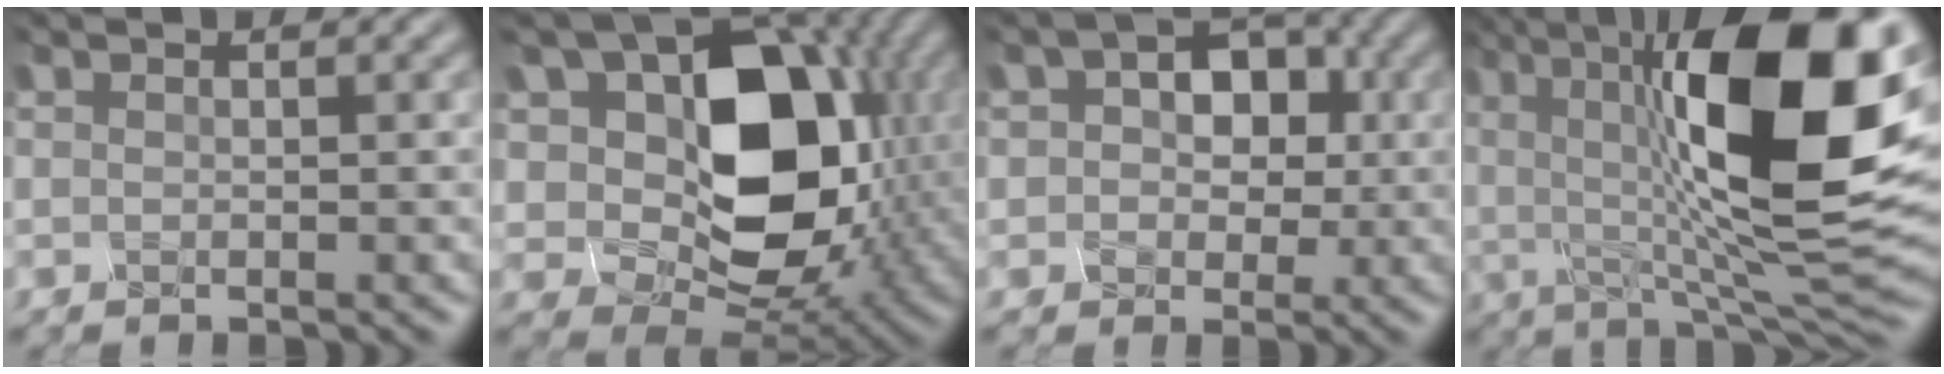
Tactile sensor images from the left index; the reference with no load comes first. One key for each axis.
{"total": 14.5, "fx": 1.4, "fy": 10.0, "fz": 10.4, "tx": -0.158, "ty": 0.002, "tz": 0.021}
{"total": 6.7, "fx": 0.6, "fy": 4.8, "fz": 4.6, "tx": -0.062, "ty": 0.007, "tz": -0.005}
{"total": 17.8, "fx": 2.9, "fy": 6.5, "fz": 16.3, "tx": -0.242, "ty": 0.007, "tz": 0.030}